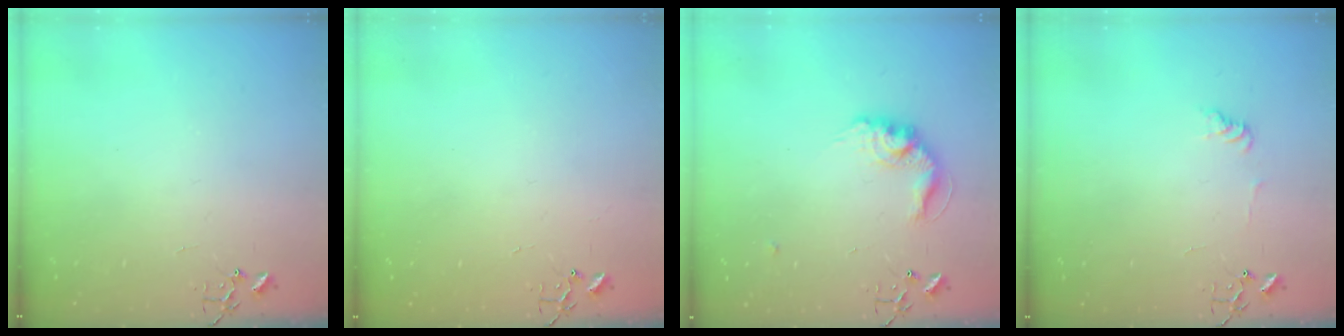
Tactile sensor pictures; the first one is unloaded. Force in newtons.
{"total": 1.4, "press": 1.4, "slide": 0.2}
{"total": 12.7, "press": 12.7, "slide": 0.6}
{"total": 5.3, "press": 5.3, "slide": 0.2}